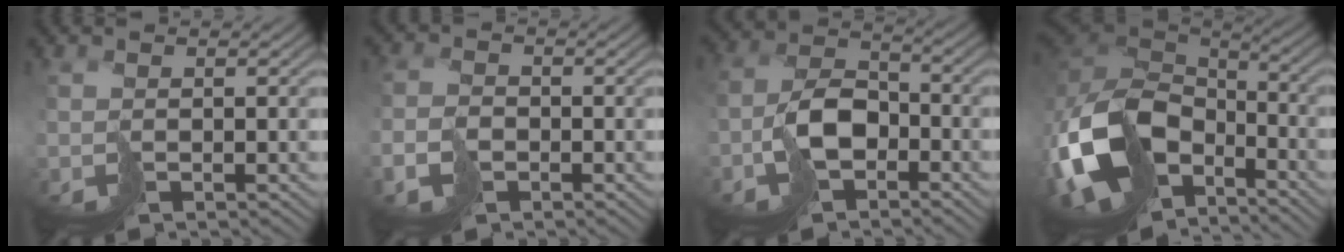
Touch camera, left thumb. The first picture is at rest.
{"total": 3.0, "force": [-1.6, 2.0, 1.5], "torque": [-0.036, -0.004, -0.035]}
{"total": 6.9, "force": [-2.8, 4.4, 4.5], "torque": [-0.096, 0.001, -0.063]}
{"total": 17.4, "force": [-6.0, 12.1, 11.0], "torque": [-0.291, -0.024, -0.111]}